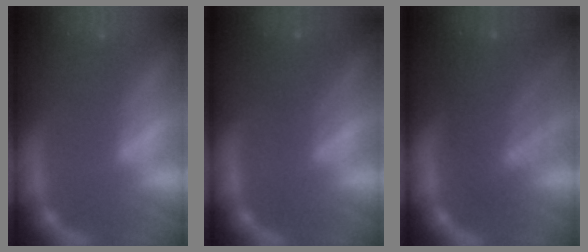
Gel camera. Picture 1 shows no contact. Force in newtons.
{"total": 2.4}
{"total": 7.0}